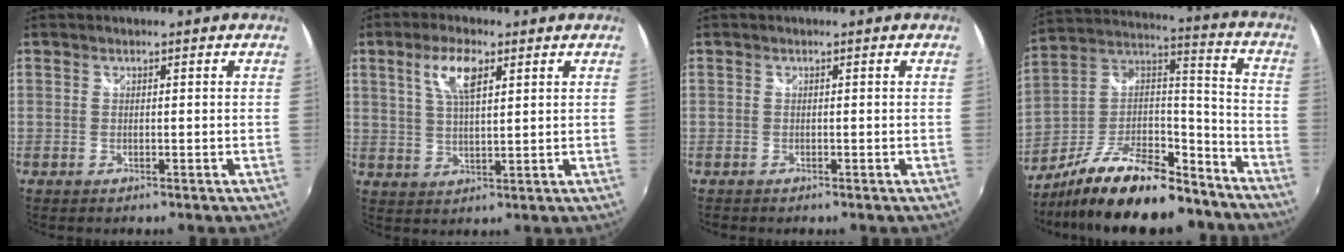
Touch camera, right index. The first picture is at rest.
{"total": 6.7, "force": [3.0, 2.2, 5.5], "torque": [-0.106, 0.007, 0.057]}
{"total": 0.8, "force": [-0.5, 0.6, -0.1], "torque": [-0.002, 0.000, -0.011]}
{"total": 24.2, "force": [-18.2, 8.7, 13.4], "torque": [-0.245, 0.015, -0.285]}